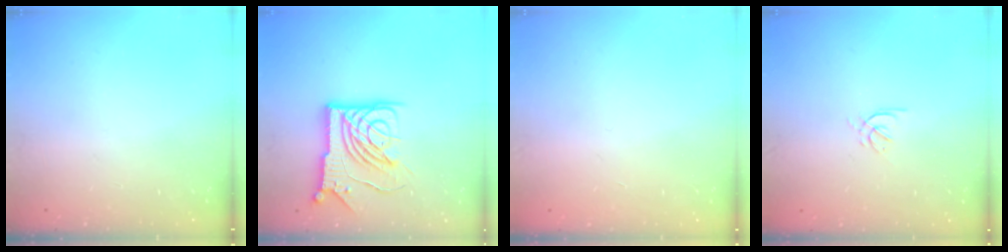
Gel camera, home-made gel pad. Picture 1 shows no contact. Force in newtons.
{"total": 14.0, "press": 13.9, "slide": 1.7}
{"total": 0.8, "press": 0.8, "slide": 0.2}
{"total": 2.2, "press": 2.1, "slide": 0.7}